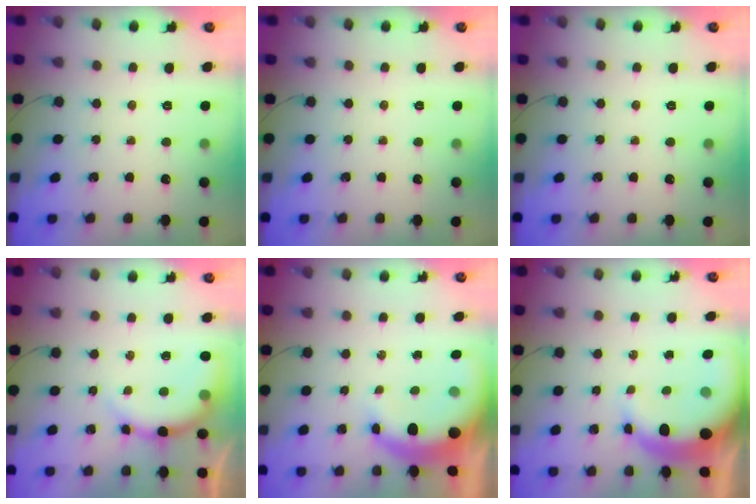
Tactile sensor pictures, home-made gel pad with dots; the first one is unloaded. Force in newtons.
{"total": 0.0}
{"total": 0.0}
{"total": 9.0, "press": 8.9, "slide": 1.2}
{"total": 8.1, "press": 8.0, "slide": 1.3}
{"total": 10.3, "press": 10.1, "slide": 2.2}